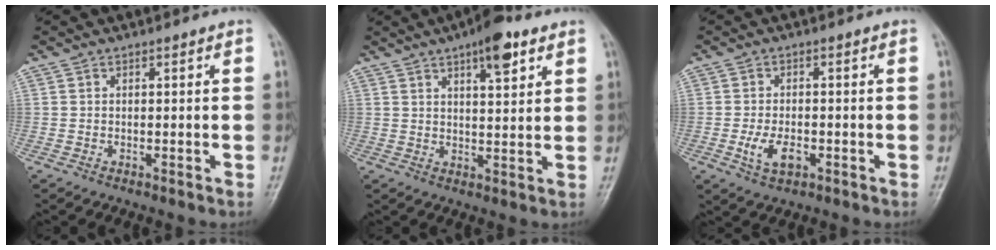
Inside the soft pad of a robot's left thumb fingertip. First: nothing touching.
{"total": 8.2, "force": [4.7, 2.8, 6.1], "torque": [-0.075, -0.019, 0.065]}
{"total": 5.0, "force": [-1.6, 2.8, 3.8], "torque": [-0.072, 0.002, -0.026]}